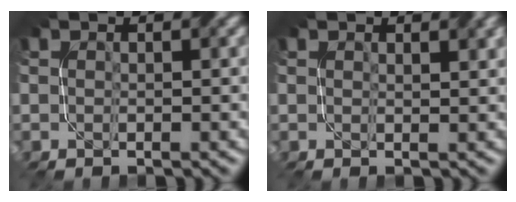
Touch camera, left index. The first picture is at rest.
{"total": 1.6, "force": [1.3, 0.3, 0.9], "torque": [-0.012, -0.003, 0.021]}